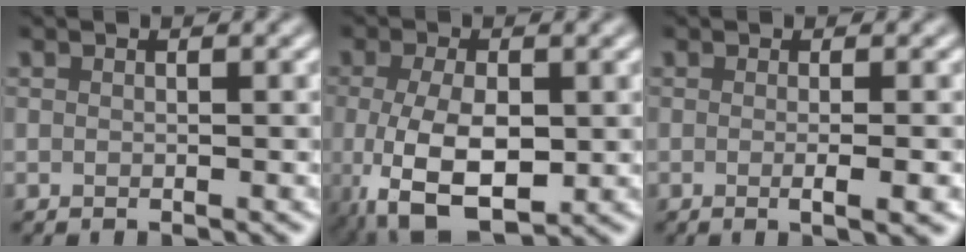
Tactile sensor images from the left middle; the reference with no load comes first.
{"total": 7.3, "force": [-1.3, 3.5, 6.3], "torque": [-0.136, -0.017, -0.017]}
{"total": 3.0, "force": [-0.3, 0.9, 2.9], "torque": [-0.027, -0.001, -0.007]}